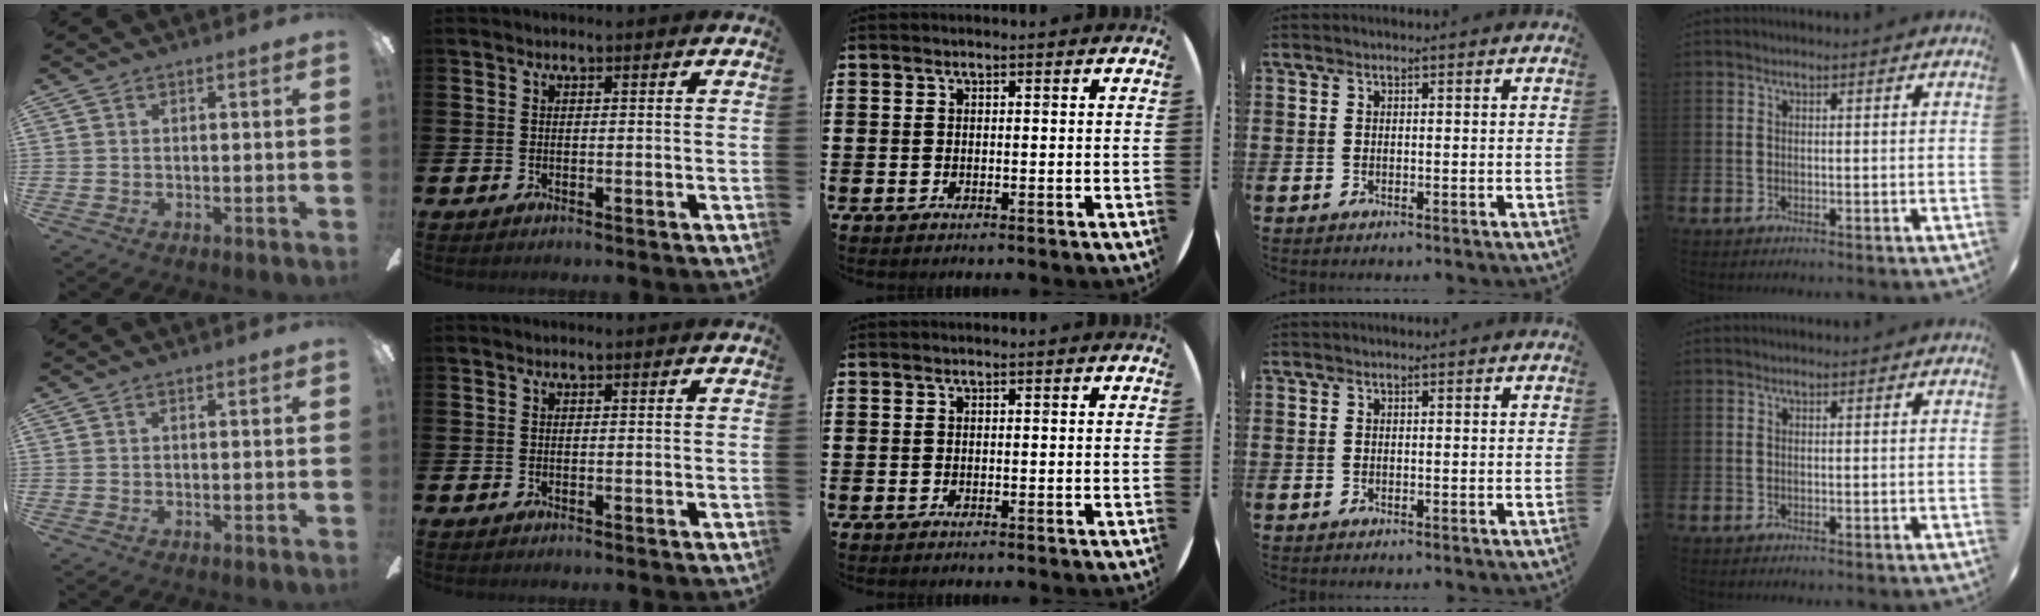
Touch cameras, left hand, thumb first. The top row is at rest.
{}